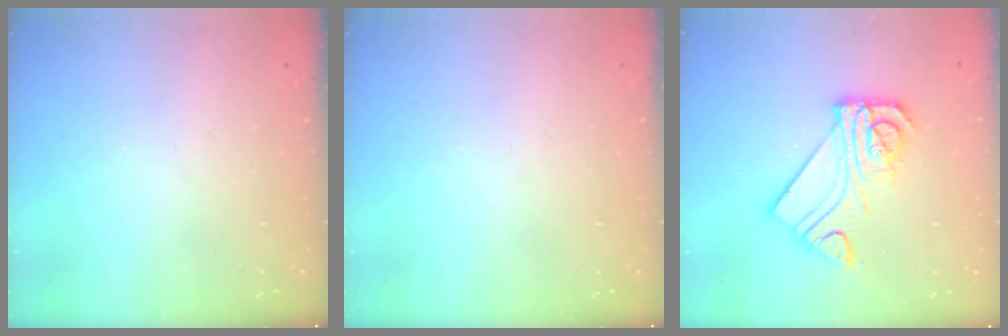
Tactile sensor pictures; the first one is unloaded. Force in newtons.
{"total": 0.0}
{"total": 13.2, "press": 13.1, "slide": 1.6}